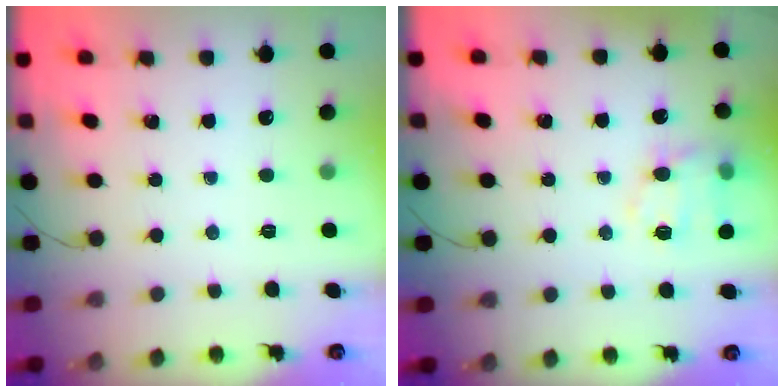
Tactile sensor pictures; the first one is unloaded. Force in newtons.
{"total": 12.6, "press": 12.4, "slide": 2.0}